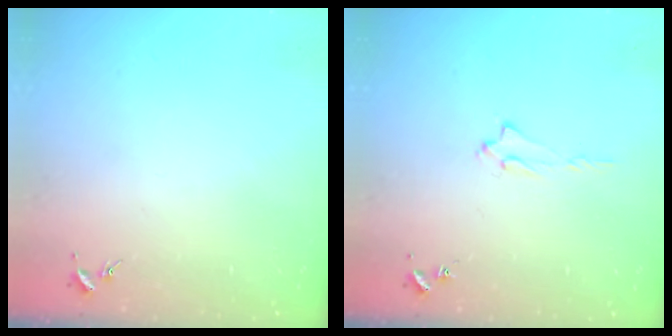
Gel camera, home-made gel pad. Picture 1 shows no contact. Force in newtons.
{"total": 1.7, "press": 1.6, "slide": 0.2}